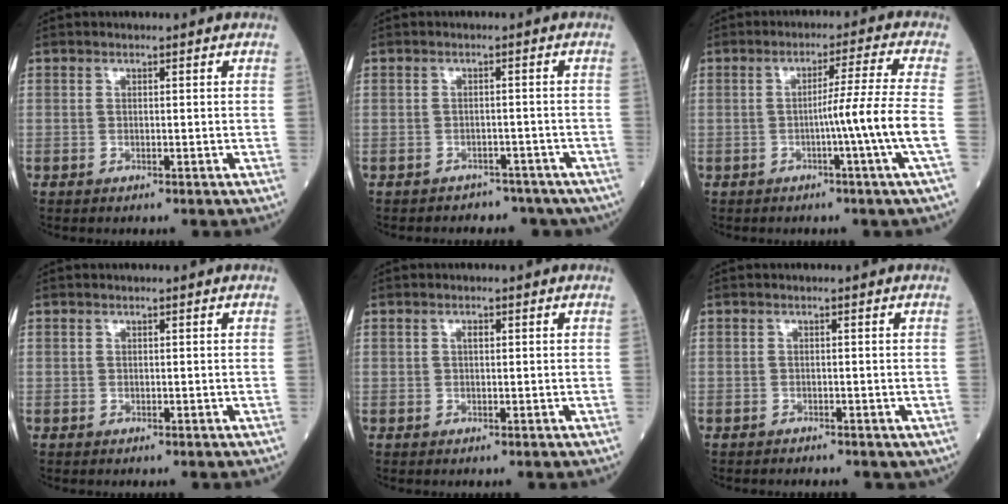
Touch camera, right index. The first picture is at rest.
{"total": 7.8, "force": [-6.2, 4.7, 0.9], "torque": [-0.003, 0.010, -0.061]}
{"total": 7.5, "force": [-2.0, -2.8, 6.7], "torque": [-0.102, -0.002, -0.033]}
{"total": 0.0}
{"total": 0.8, "force": [0.3, 0.5, 0.6], "torque": [-0.011, 0.003, 0.003]}
{"total": 1.7, "force": [-1.3, 0.9, 0.5], "torque": [-0.013, 0.000, -0.013]}